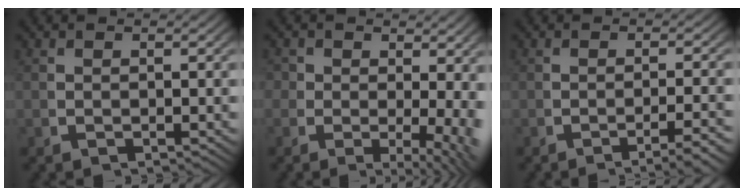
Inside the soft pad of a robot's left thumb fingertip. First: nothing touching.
{"total": 5.2, "force": [-0.2, 3.5, 3.9], "torque": [-0.051, -0.029, 0.000]}
{"total": 3.6, "force": [-2.7, 0.7, 2.4], "torque": [-0.035, -0.003, -0.042]}